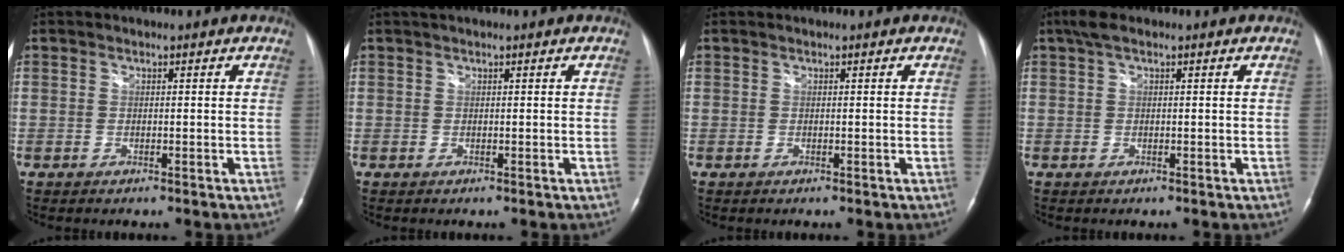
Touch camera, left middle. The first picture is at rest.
{"total": 1.2, "force": [1.0, 0.1, 0.6], "torque": [-0.014, 0.016, 0.021]}
{"total": 0.0}
{"total": 2.6, "force": [1.6, 0.8, 1.8], "torque": [-0.042, 0.022, 0.032]}